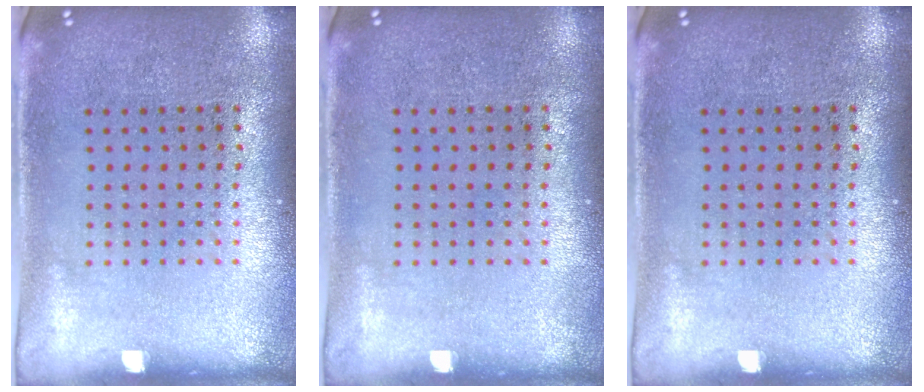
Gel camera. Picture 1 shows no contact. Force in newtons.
{"total": 0.0}
{"total": 0.0}